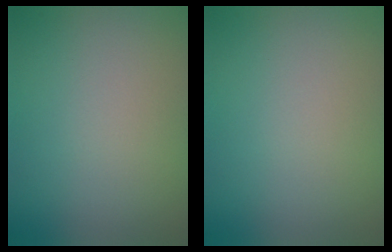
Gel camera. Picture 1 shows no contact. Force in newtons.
{"total": 0.0}